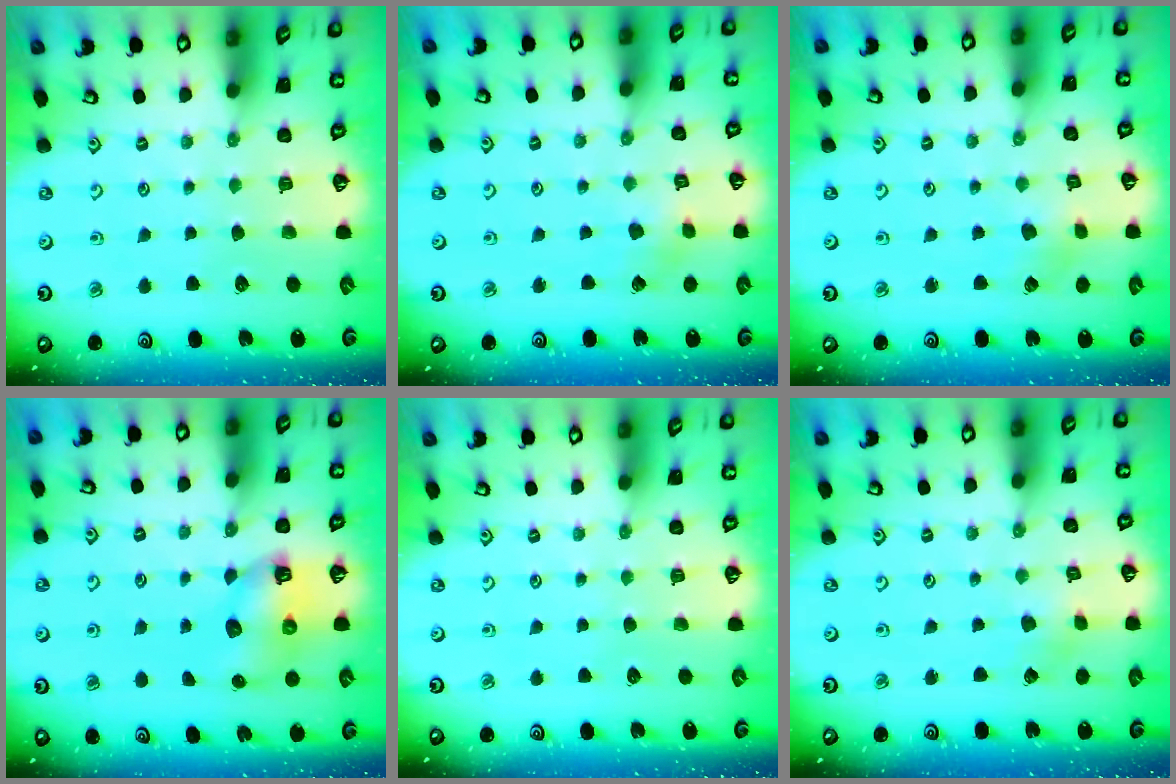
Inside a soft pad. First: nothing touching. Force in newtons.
{"total": 2.3, "press": 2.2, "slide": 0.3}
{"total": 3.0, "press": 3.0, "slide": 0.4}
{"total": 7.4, "press": 7.3, "slide": 1.2}
{"total": 0.0}
{"total": 1.7, "press": 1.7, "slide": 0.1}